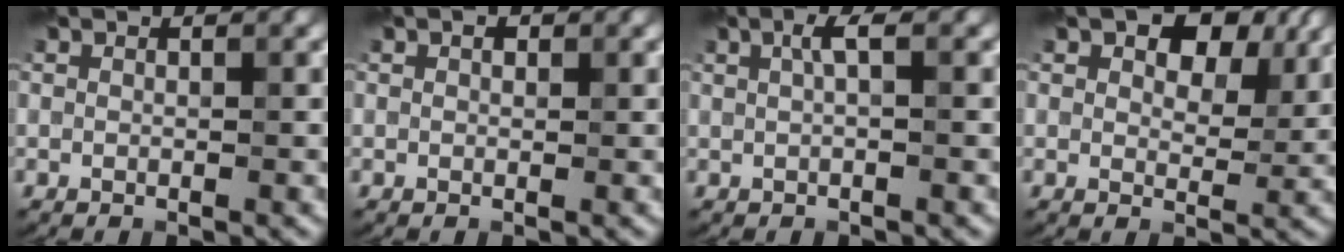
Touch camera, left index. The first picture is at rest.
{"total": 0.6, "force": [0.3, 0.4, 0.4], "torque": [-0.006, 0.000, 0.002]}
{"total": 1.6, "force": [0.4, 0.2, 1.6], "torque": [-0.032, 0.007, 0.006]}
{"total": 6.4, "force": [3.2, 3.4, 4.3], "torque": [-0.062, -0.002, 0.044]}